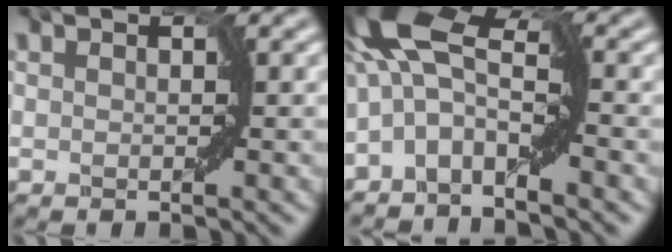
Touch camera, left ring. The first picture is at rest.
{"total": 6.2, "force": [-1.5, 2.9, 5.2], "torque": [-0.097, 0.019, -0.048]}